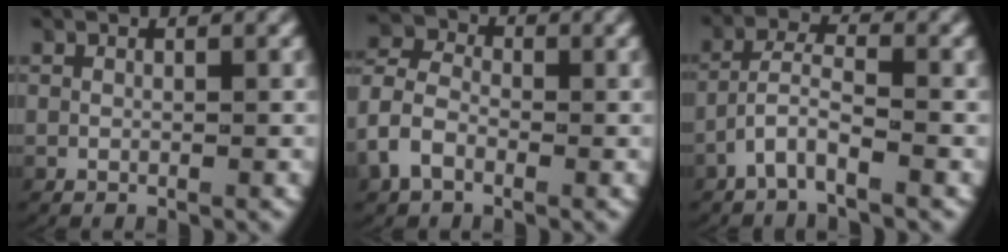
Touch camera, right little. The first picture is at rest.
{"total": 4.6, "force": [-0.6, 3.9, 2.3], "torque": [-0.064, -0.009, -0.014]}
{"total": 3.4, "force": [-1.9, 1.4, 2.5], "torque": [-0.060, -0.004, -0.037]}